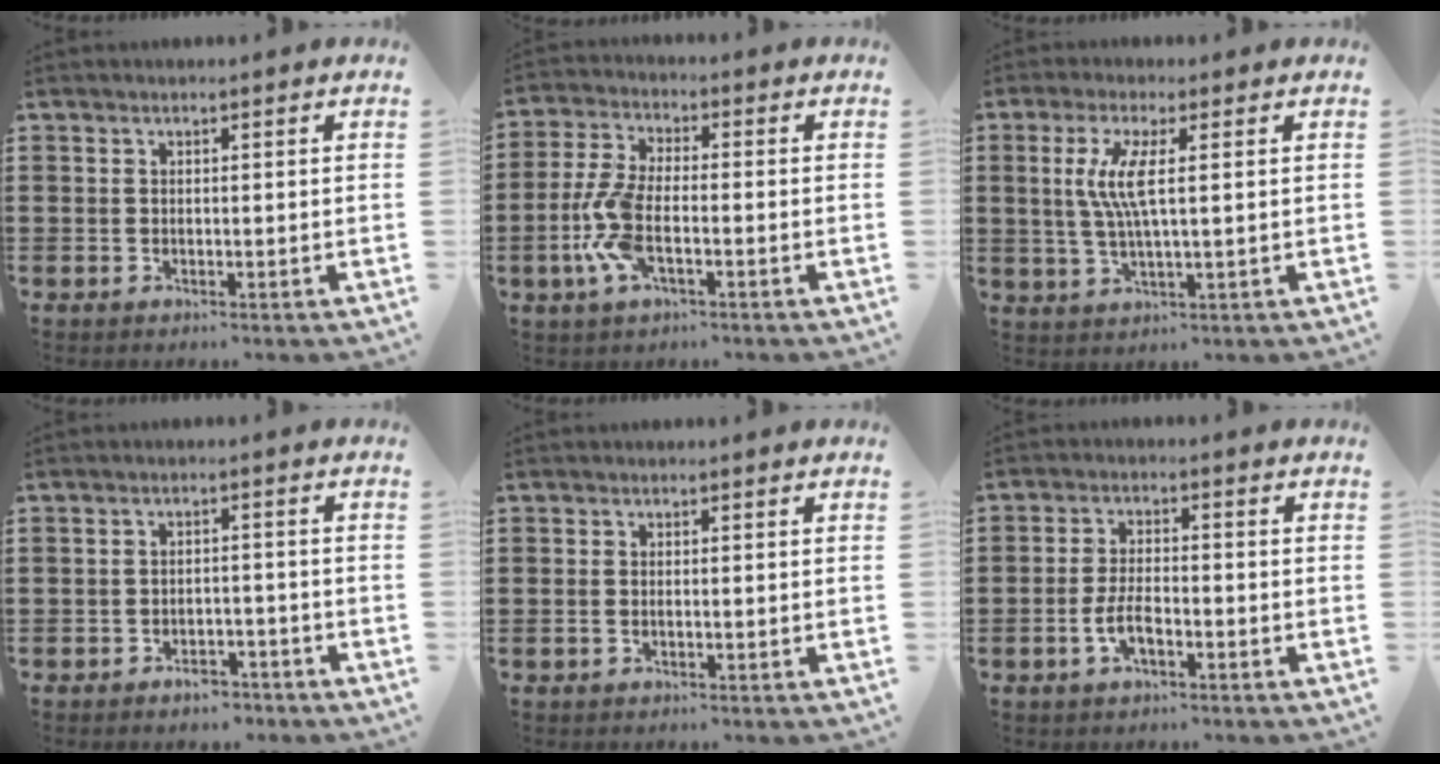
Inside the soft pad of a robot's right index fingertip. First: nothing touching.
{"total": 8.0, "force": [-2.4, 3.3, 6.9], "torque": [-0.173, -0.014, -0.050]}
{"total": 6.0, "force": [1.1, 0.7, 5.9], "torque": [-0.135, -0.011, 0.008]}
{"total": 2.9, "force": [-2.6, 0.9, 0.6], "torque": [-0.015, 0.005, -0.053]}
{"total": 0.7, "force": [-0.3, 0.2, 0.5], "torque": [-0.011, -0.005, -0.004]}
{"total": 4.1, "force": [-1.7, 1.8, 3.2], "torque": [-0.077, 0.001, -0.038]}